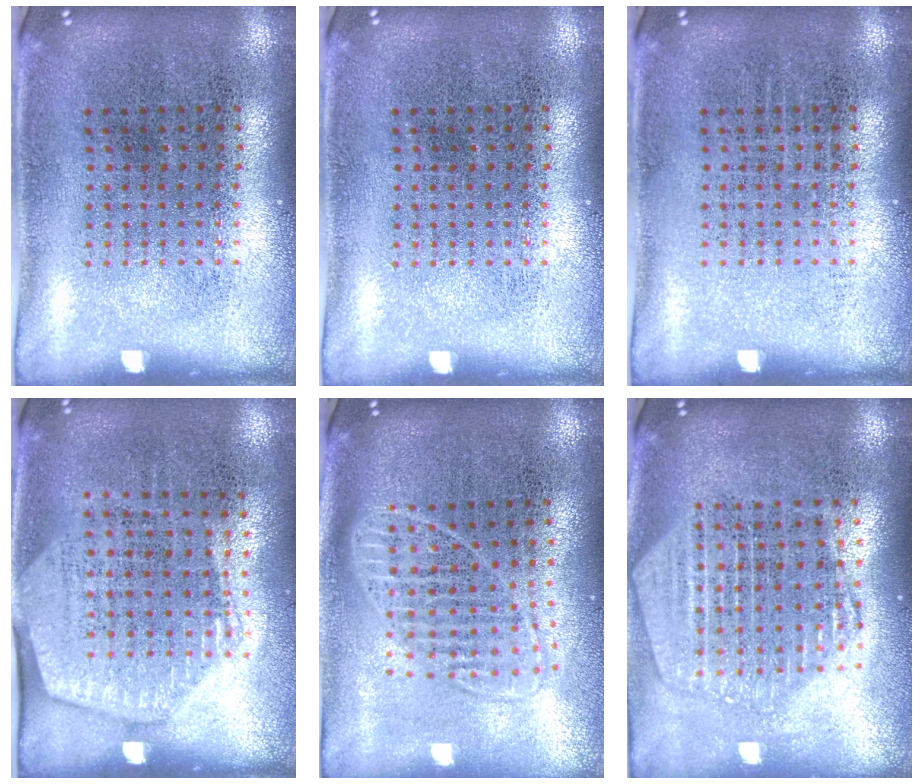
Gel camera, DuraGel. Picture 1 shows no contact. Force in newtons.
{"total": 0.0}
{"total": 0.0}
{"total": 1.5, "press": 1.4, "slide": 0.7}
{"total": 1.8, "press": 1.4, "slide": 1.0}
{"total": 2.2, "press": 1.9, "slide": 1.1}